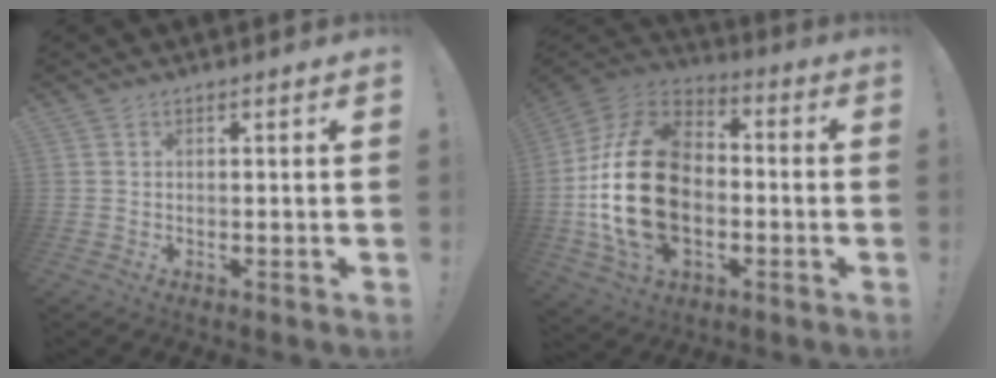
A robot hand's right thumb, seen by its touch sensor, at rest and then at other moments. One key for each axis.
{"total": 26.6, "fx": -2.3, "fy": 17.7, "fz": 19.8, "tx": -0.380, "ty": 0.031, "tz": -0.025}